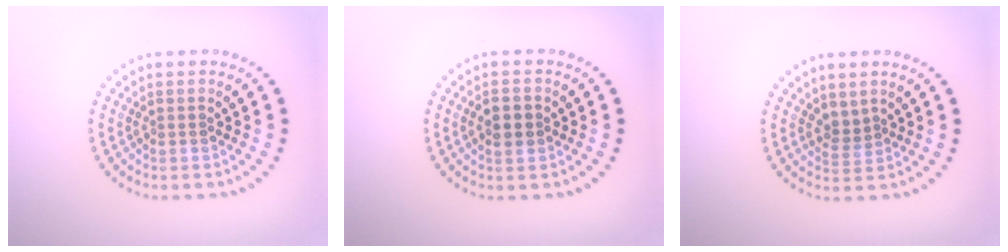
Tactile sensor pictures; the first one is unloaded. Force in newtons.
{"total": 2.5, "press": 2.5, "slide": 0.2}
{"total": 1.4, "press": 1.0, "slide": 1.0}